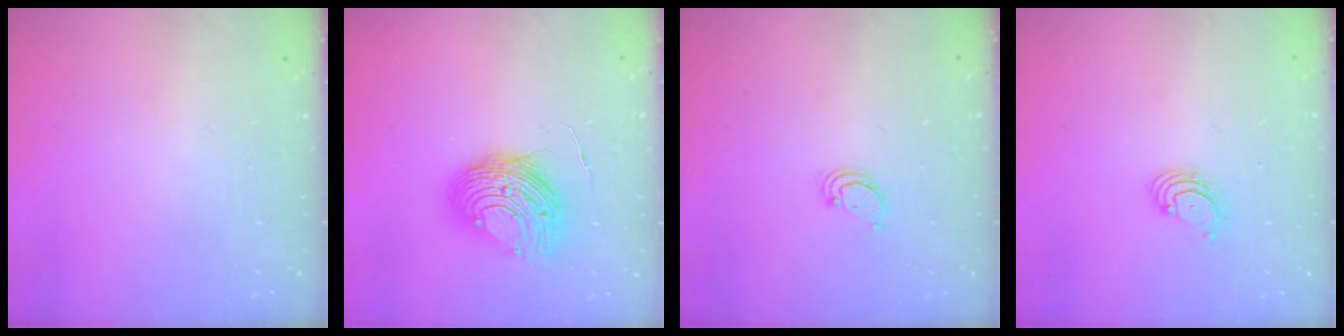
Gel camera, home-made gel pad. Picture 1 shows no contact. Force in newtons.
{"total": 12.2, "press": 12.2, "slide": 1.4}
{"total": 2.4, "press": 2.4, "slide": 0.2}
{"total": 1.8, "press": 1.7, "slide": 0.6}